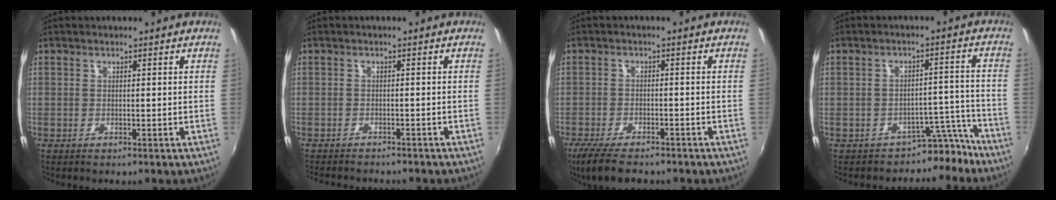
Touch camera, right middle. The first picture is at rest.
{"total": 5.7, "force": [-5.4, 0.7, 1.8], "torque": [-0.047, -0.015, -0.080]}
{"total": 8.7, "force": [-7.1, 2.1, 4.6], "torque": [-0.111, -0.029, -0.123]}
{"total": 5.7, "force": [-5.0, 2.7, -0.1], "torque": [0.019, 0.041, -0.065]}